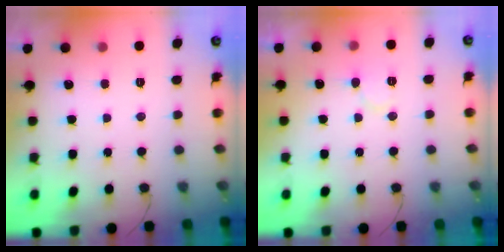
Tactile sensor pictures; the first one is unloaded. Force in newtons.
{"total": 7.2, "press": 7.1, "slide": 0.7}